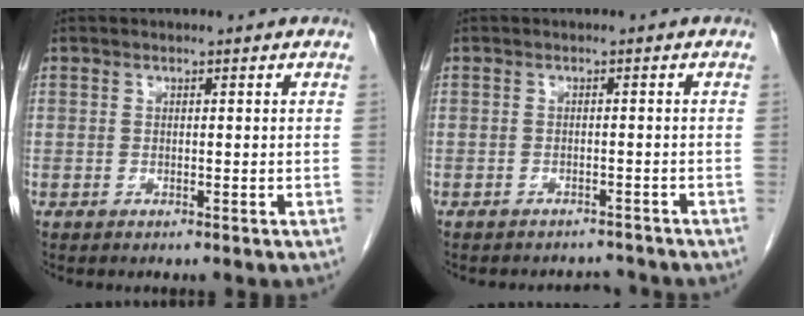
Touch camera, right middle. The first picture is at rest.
{"total": 4.2, "force": [-4.0, 1.3, 0.0], "torque": [0.003, 0.004, -0.051]}